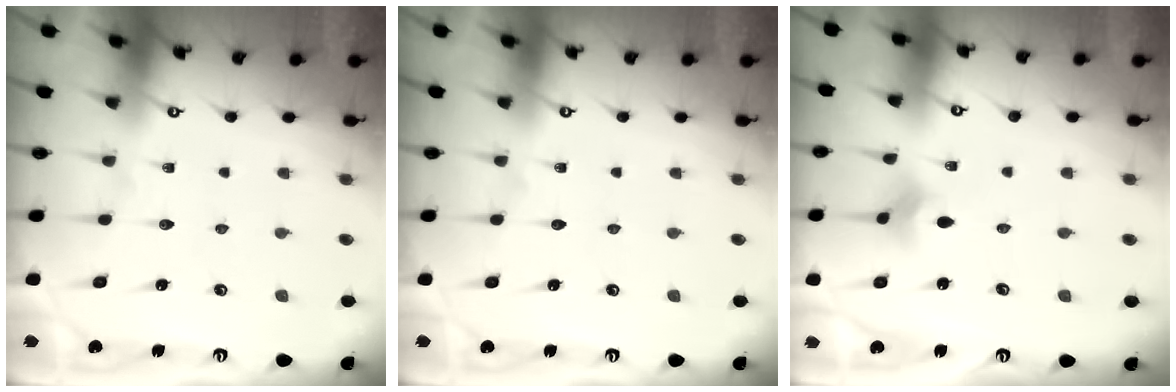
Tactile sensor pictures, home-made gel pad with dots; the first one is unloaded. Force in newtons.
{"total": 0.0}
{"total": 3.0, "press": 2.9, "slide": 0.5}